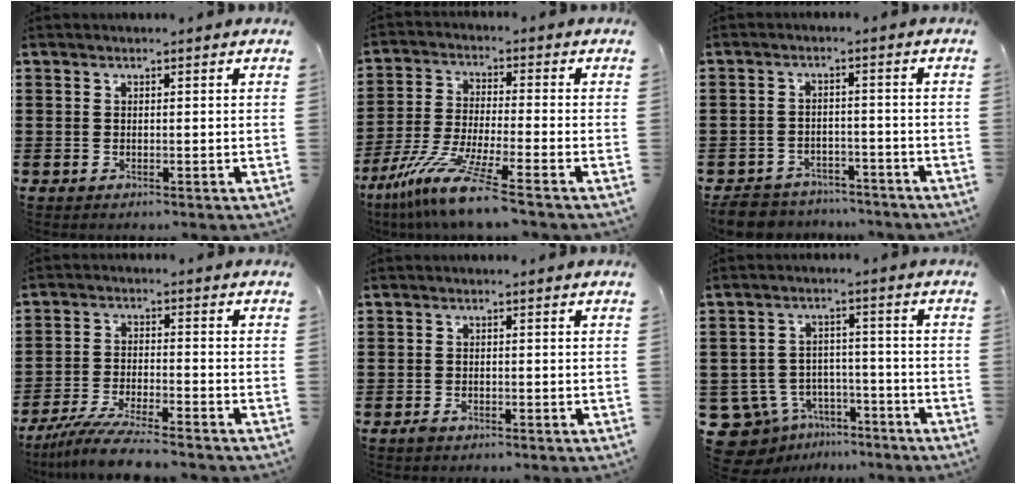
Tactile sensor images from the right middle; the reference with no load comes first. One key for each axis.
{"total": 10.0, "fx": -7.6, "fy": 0.0, "fz": 6.5, "tx": -0.146, "ty": -0.015, "tz": -0.153}
{"total": 4.8, "fx": -4.6, "fy": 1.1, "fz": 0.4, "tx": -0.021, "ty": 0.007, "tz": -0.098}
{"total": 6.9, "fx": -6.1, "fy": 0.2, "fz": 3.2, "tx": -0.073, "ty": -0.013, "tz": -0.118}
{"total": 1.1, "fx": -0.8, "fy": 0.6, "fz": 0.6, "tx": -0.013, "ty": -0.002, "tz": -0.016}
{"total": 7.6, "fx": -6.4, "fy": 3.9, "fz": 1.3, "tx": -0.054, "ty": 0.023, "tz": -0.128}